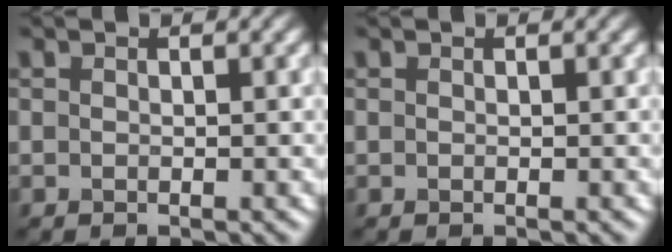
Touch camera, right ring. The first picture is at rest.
{"total": 0.0}